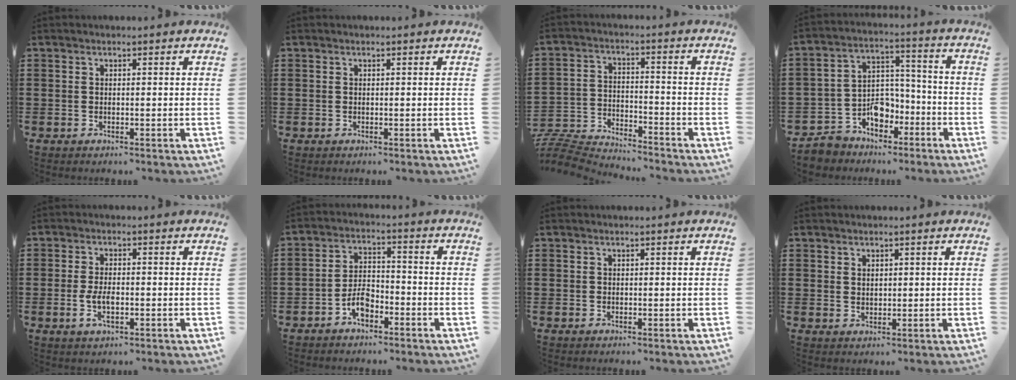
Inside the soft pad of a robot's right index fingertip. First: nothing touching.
{"total": 0.0}
{"total": 6.8, "force": [-6.8, 0.6, 0.6], "torque": [-0.030, 0.005, -0.142]}
{"total": 6.7, "force": [-4.2, 5.0, 1.2], "torque": [-0.038, 0.015, -0.078]}
{"total": 4.0, "force": [-0.9, 1.8, 3.4], "torque": [-0.076, -0.003, -0.019]}
{"total": 4.7, "force": [-2.8, 2.4, 3.0], "torque": [-0.062, 0.007, -0.055]}
{"total": 0.0}
{"total": 1.3, "force": [1.0, 0.8, 0.3], "torque": [-0.006, 0.003, 0.020]}